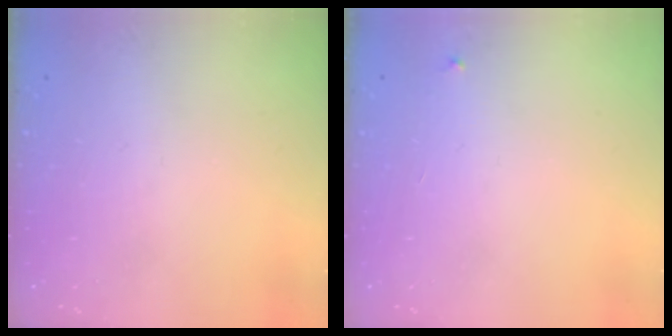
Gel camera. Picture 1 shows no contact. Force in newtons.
{"total": 2.1, "press": 2.1, "slide": 0.1}